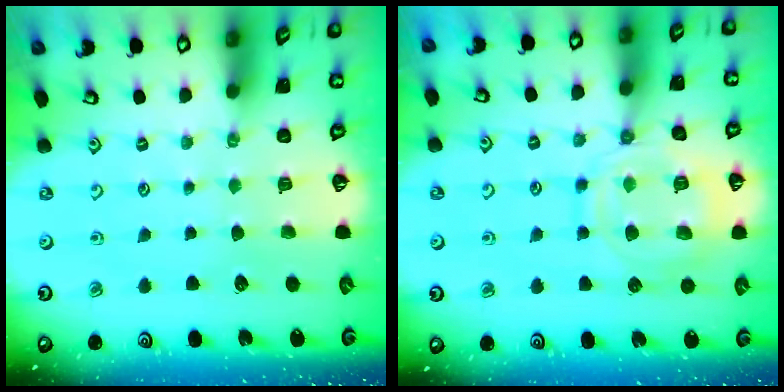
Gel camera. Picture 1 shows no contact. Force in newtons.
{"total": 13.0, "press": 13.0, "slide": 1.3}